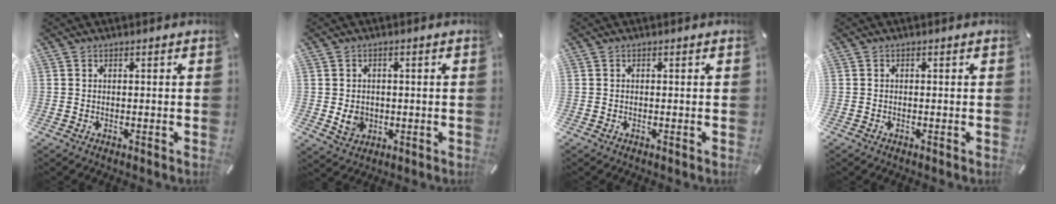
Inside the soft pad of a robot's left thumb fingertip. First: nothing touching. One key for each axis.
{"total": 4.8, "fx": -0.4, "fy": 4.2, "fz": 2.3, "tx": -0.038, "ty": -0.005, "tz": -0.010}
{"total": 0.0}
{"total": 0.0}